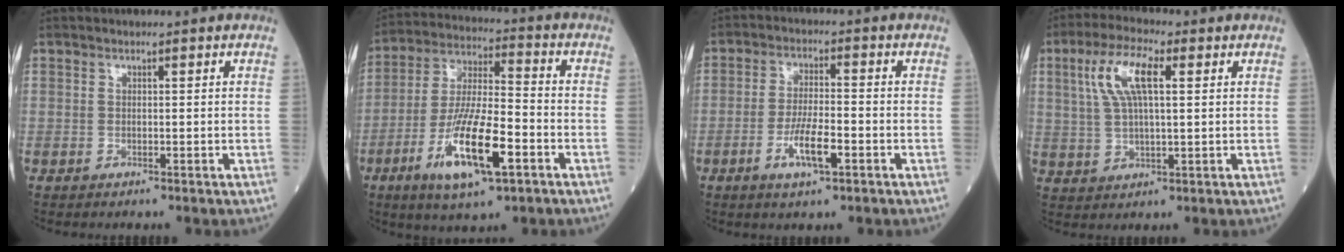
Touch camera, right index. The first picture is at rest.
{"total": 14.5, "force": [-6.0, 3.0, 12.9], "torque": [-0.251, -0.015, -0.105]}
{"total": 6.2, "force": [-2.6, 1.3, 5.5], "torque": [-0.106, -0.004, -0.047]}
{"total": 8.7, "force": [2.9, 2.4, 7.9], "torque": [-0.168, 0.017, 0.058]}